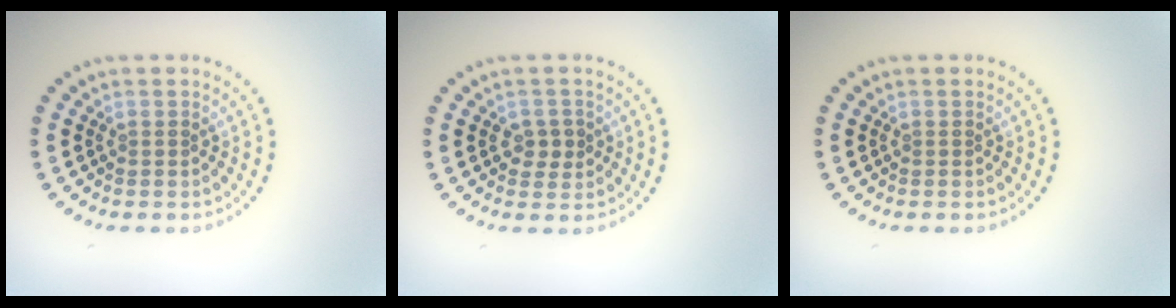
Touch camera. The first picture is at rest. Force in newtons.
{"total": 1.9, "press": 1.8, "slide": 0.4}
{"total": 0.0}